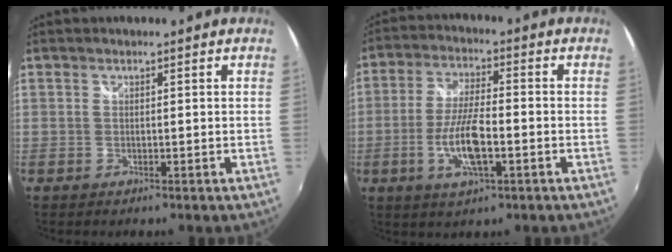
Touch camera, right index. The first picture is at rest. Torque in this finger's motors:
{"motor_torque": [2.06, -0.08, 1.01, 0.12]}